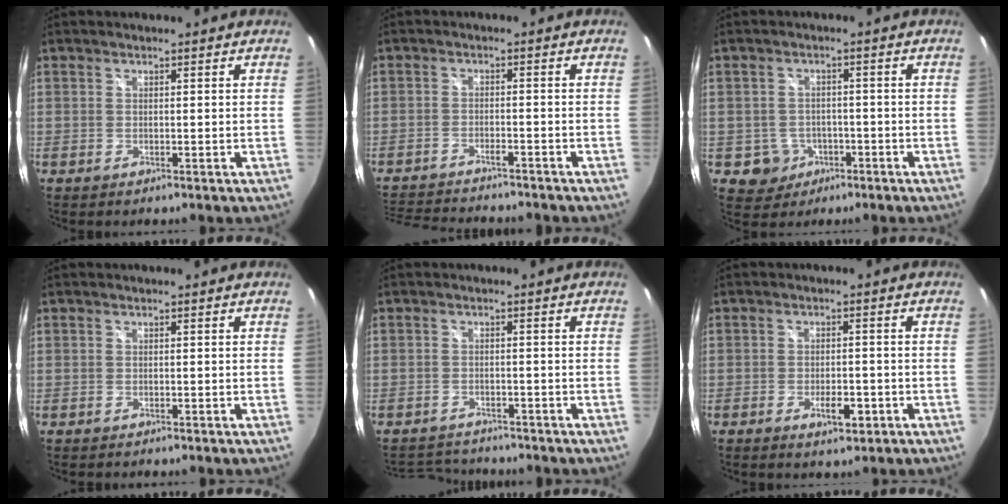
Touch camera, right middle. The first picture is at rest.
{"total": 11.4, "force": [-10.4, 1.5, 4.4], "torque": [-0.102, -0.016, -0.162]}
{"total": 4.1, "force": [-1.7, 3.7, 0.7], "torque": [-0.027, 0.006, -0.016]}
{"total": 0.6, "force": [-0.2, -0.6, 0.0], "torque": [0.002, -0.006, -0.006]}
{"total": 6.0, "force": [-5.7, 1.6, 1.0], "torque": [-0.032, 0.005, -0.085]}
{"total": 3.6, "force": [-1.8, 1.2, 2.8], "torque": [-0.052, -0.005, -0.025]}